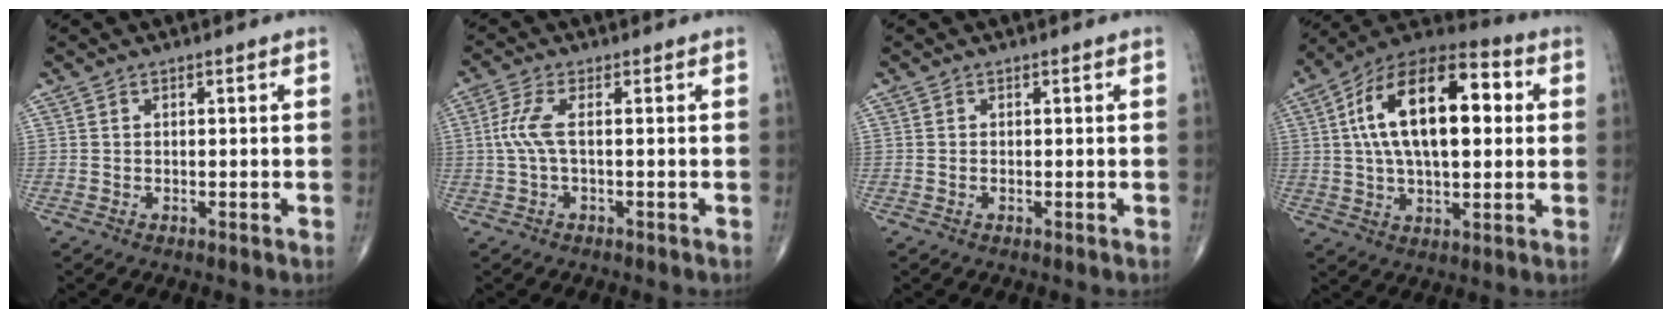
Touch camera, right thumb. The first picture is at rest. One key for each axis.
{"total": 4.4, "fx": 0.1, "fy": 1.1, "fz": 4.3, "tx": -0.120, "ty": 0.007, "tz": -0.003}
{"total": 0.0}
{"total": 21.4, "fx": 3.8, "fy": 10.5, "fz": 18.2, "tx": -0.298, "ty": 0.023, "tz": 0.051}